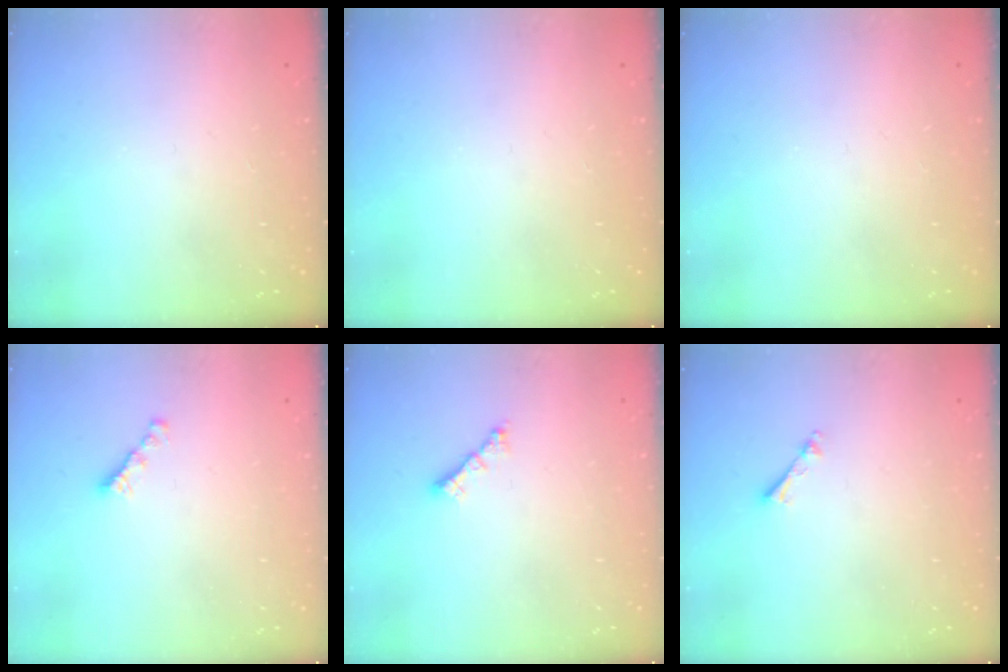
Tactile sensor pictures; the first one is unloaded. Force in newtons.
{"total": 0.0}
{"total": 0.0}
{"total": 2.8, "press": 2.7, "slide": 0.7}
{"total": 2.1, "press": 2.0, "slide": 0.5}
{"total": 1.3, "press": 1.3, "slide": 0.3}